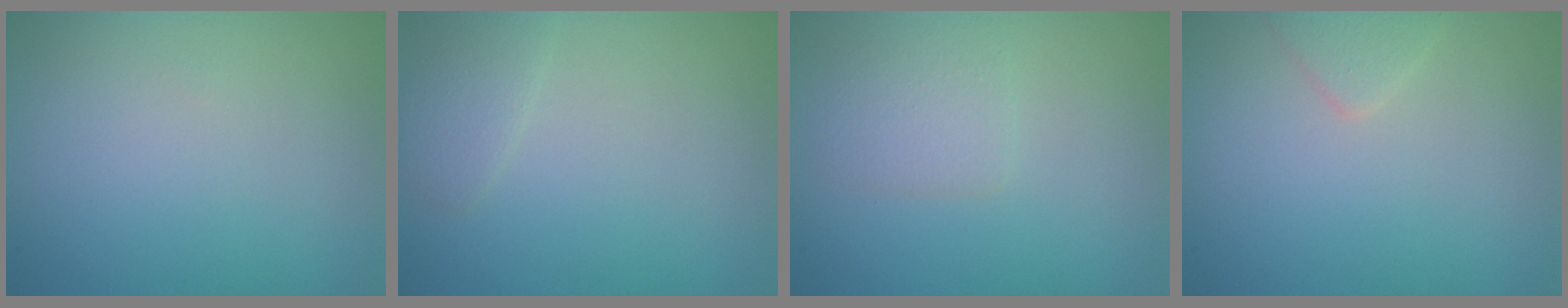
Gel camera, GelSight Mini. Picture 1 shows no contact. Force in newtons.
{"total": 1.6, "press": 1.6, "slide": 0.1}
{"total": 1.9, "press": 1.9, "slide": 0.0}
{"total": 1.4, "press": 1.4, "slide": 0.1}